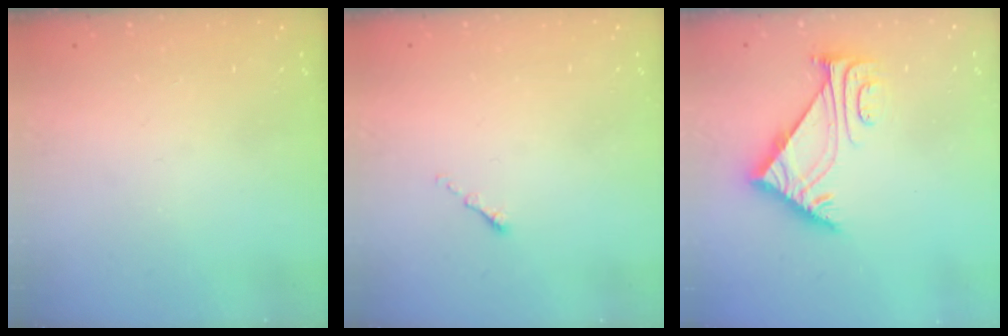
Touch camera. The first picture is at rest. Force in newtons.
{"total": 0.0}
{"total": 7.6, "press": 7.6, "slide": 0.7}